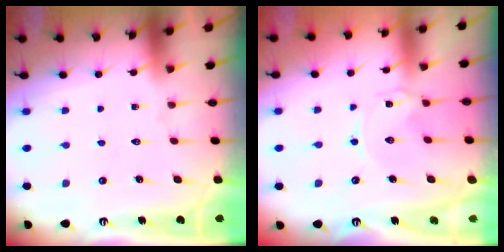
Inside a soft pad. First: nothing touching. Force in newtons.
{"total": 0.0}